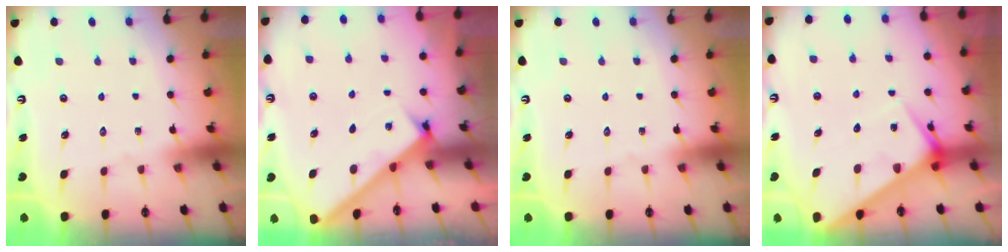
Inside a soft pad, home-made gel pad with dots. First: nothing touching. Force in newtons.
{"total": 2.8, "press": 2.8, "slide": 0.4}
{"total": 0.0}
{"total": 5.7, "press": 5.6, "slide": 0.6}